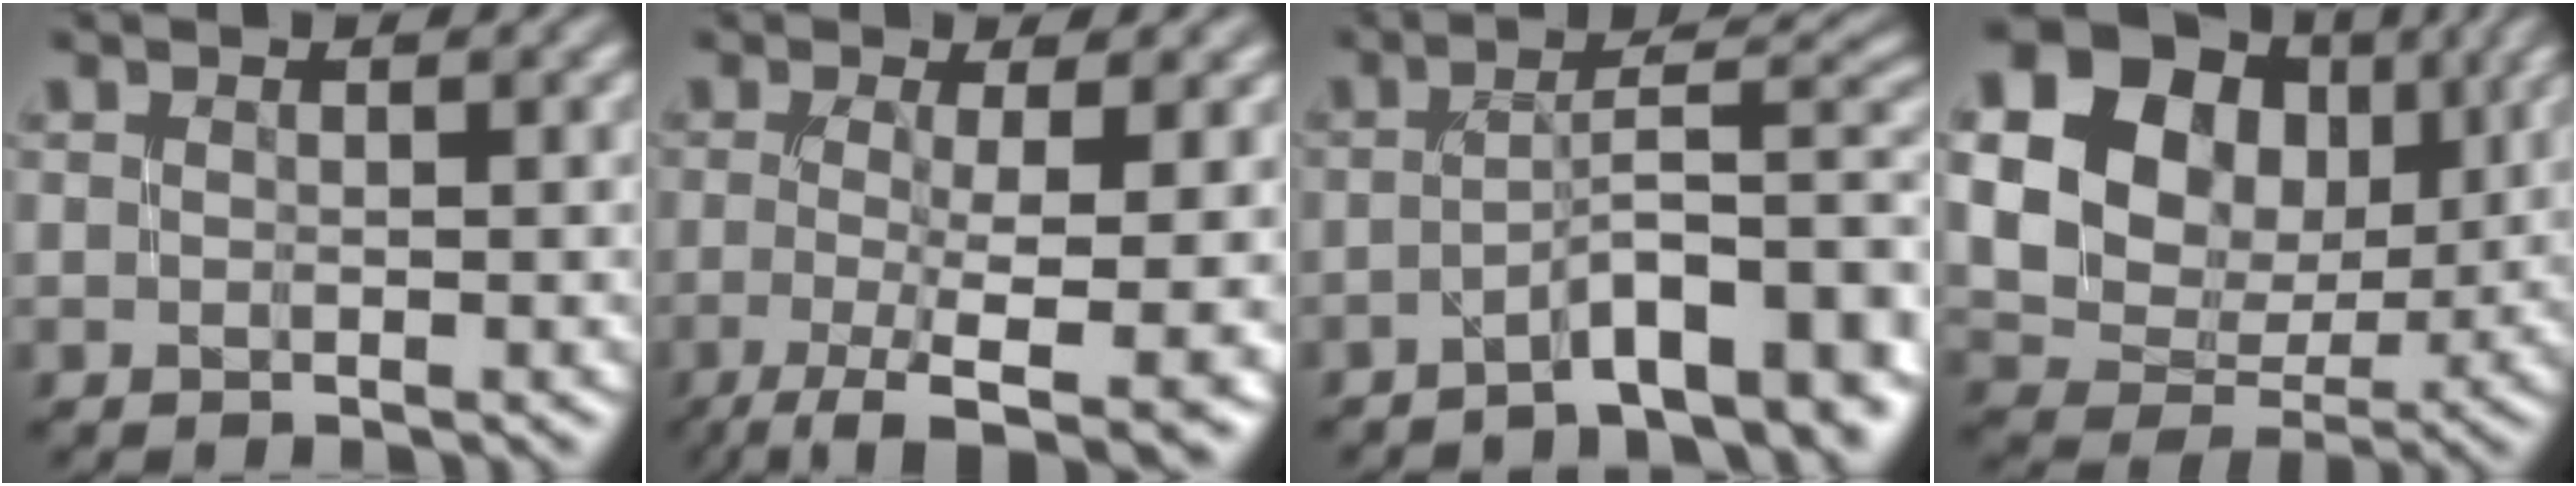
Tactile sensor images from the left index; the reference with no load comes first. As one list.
[{"total": 8.4, "force": [-2.9, 1.9, 7.7], "torque": [-0.108, -0.018, -0.046]}, {"total": 9.2, "force": [-4.5, 2.3, 7.7], "torque": [-0.097, 0.010, -0.071]}, {"total": 19.5, "force": [6.2, 16.1, 9.1], "torque": [-0.229, 0.044, 0.097]}]